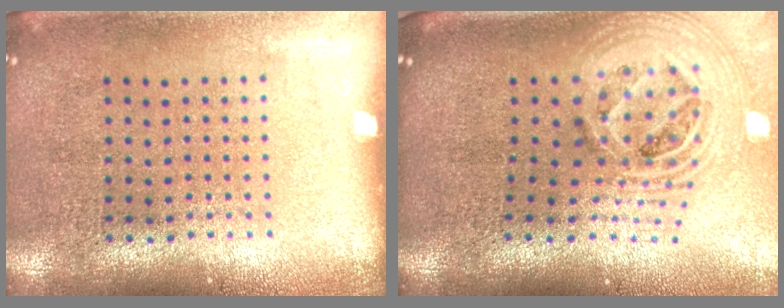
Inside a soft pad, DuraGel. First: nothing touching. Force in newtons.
{"total": 2.8, "press": 2.0, "slide": 1.9}